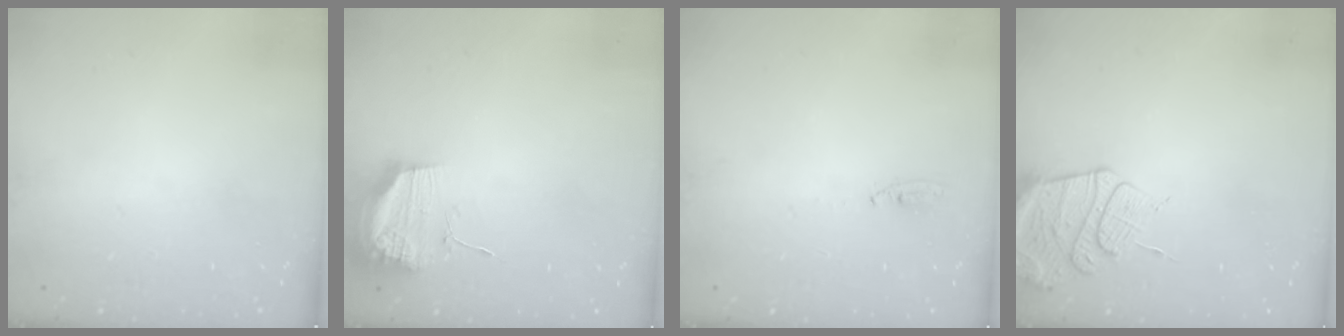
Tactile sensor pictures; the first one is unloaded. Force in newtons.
{"total": 12.3, "press": 12.3, "slide": 1.1}
{"total": 2.7, "press": 2.5, "slide": 1.0}
{"total": 13.1, "press": 13.0, "slide": 1.6}